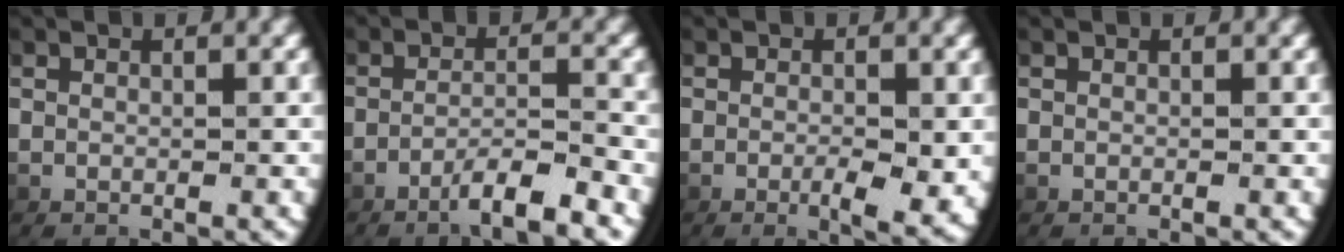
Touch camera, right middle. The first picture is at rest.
{"total": 3.7, "force": [-2.7, 0.3, 2.5], "torque": [-0.045, 0.001, -0.044]}
{"total": 3.0, "force": [-0.8, 0.9, 2.8], "torque": [-0.045, -0.006, -0.012]}
{"total": 0.0}